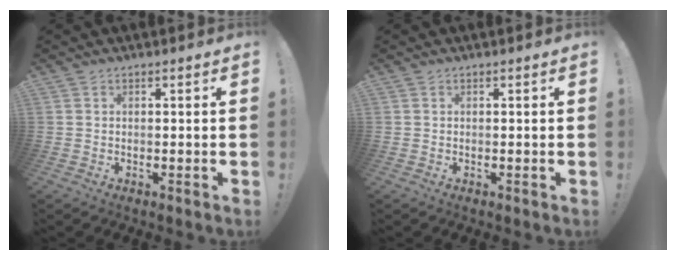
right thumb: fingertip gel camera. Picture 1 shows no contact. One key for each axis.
{"total": 0.0}